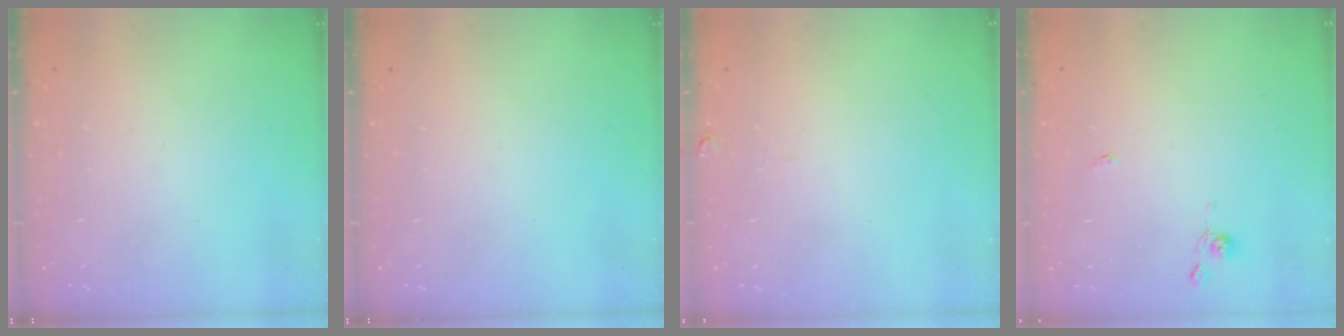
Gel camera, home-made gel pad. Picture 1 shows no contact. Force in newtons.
{"total": 0.0}
{"total": 1.3, "press": 1.2, "slide": 0.5}
{"total": 1.3, "press": 1.3, "slide": 0.3}